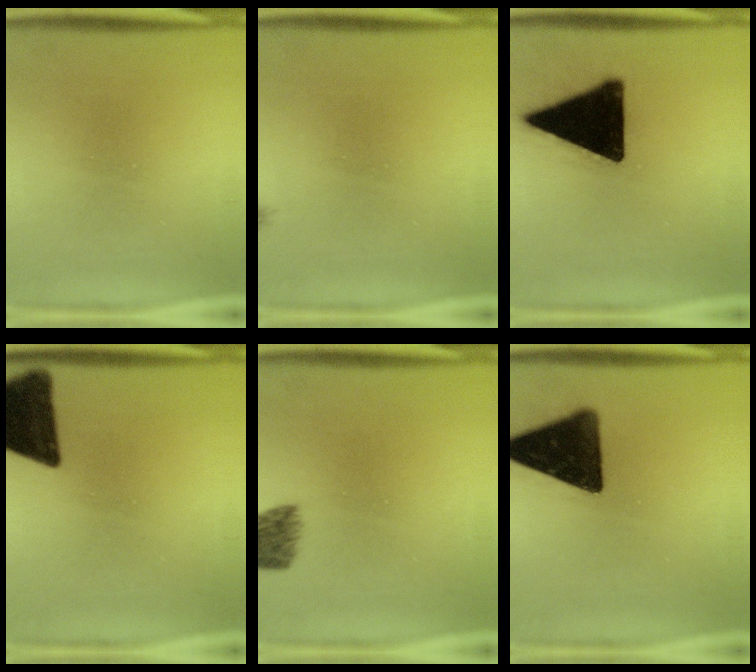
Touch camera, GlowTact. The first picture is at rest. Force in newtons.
{"total": 0.6}
{"total": 19.7}
{"total": 15.8}
{"total": 5.2}
{"total": 15.9}